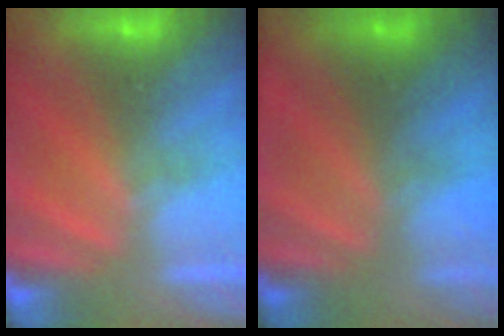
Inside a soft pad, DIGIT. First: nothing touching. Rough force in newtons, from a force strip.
{"total": 6.2}